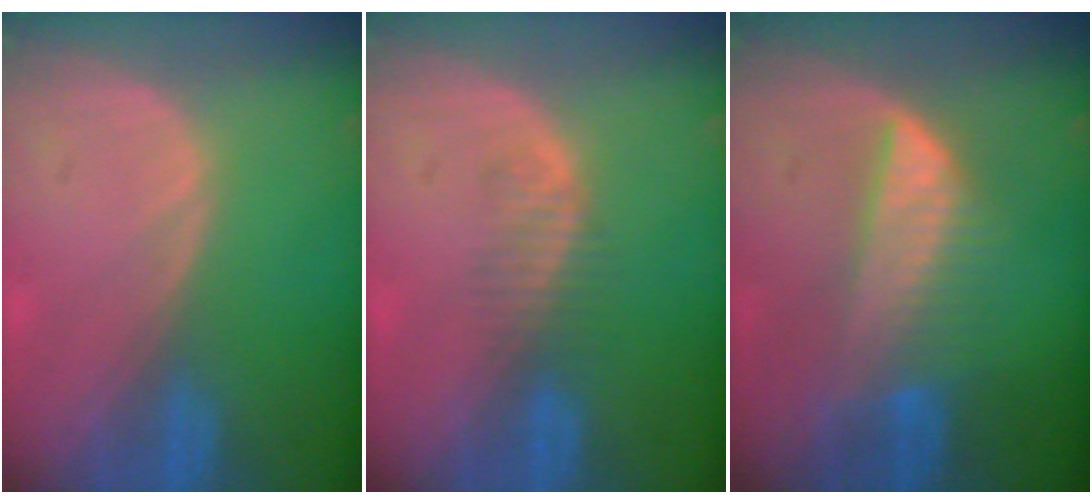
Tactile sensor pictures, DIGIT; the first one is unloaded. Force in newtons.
{"total": 2.2, "press": 2.0, "slide": 0.9}
{"total": 6.3, "press": 6.3, "slide": 0.4}